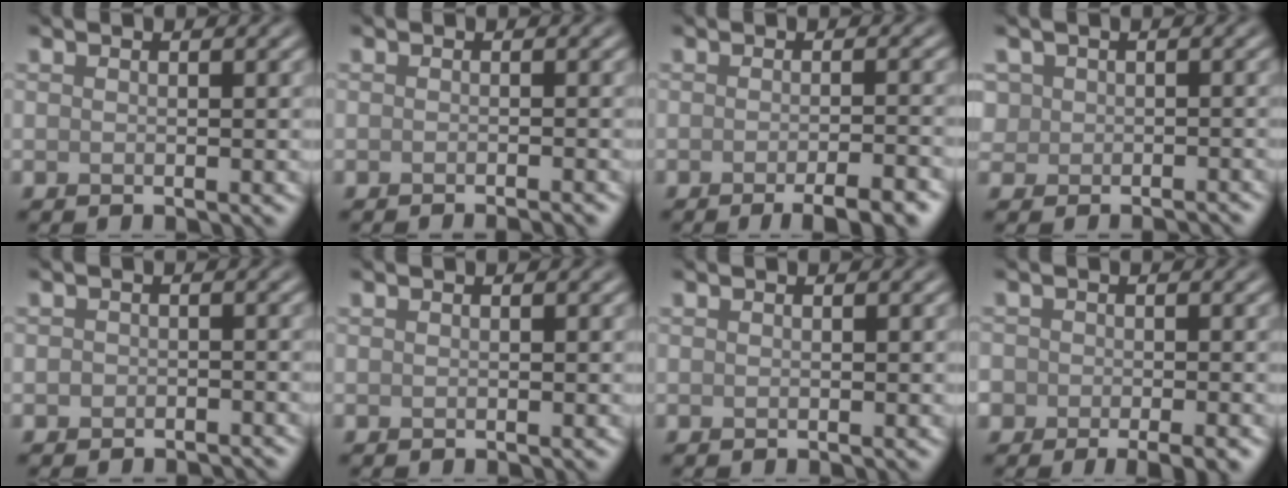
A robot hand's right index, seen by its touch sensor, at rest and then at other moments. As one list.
[{"total": 1.3, "force": [-1.1, 0.1, 0.6], "torque": [0.002, -0.003, -0.013]}, {"total": 4.9, "force": [-2.8, 1.1, 3.8], "torque": [-0.042, 0.001, -0.039]}, {"total": 2.4, "force": [-0.8, 2.3, -0.1], "torque": [0.015, 0.013, -0.013]}, {"total": 1.5, "force": [-1.2, 0.8, 0.1], "torque": [0.006, 0.000, -0.023]}, {"total": 0.0}, {"total": 0.0}, {"total": 5.6, "force": [-3.3, 3.4, 3.1], "torque": [-0.023, -0.013, -0.039]}]